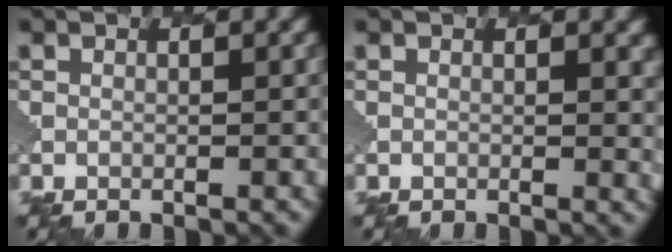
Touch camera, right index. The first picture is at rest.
{"total": 2.0, "force": [0.5, 0.8, 1.8], "torque": [-0.012, 0.001, 0.002]}